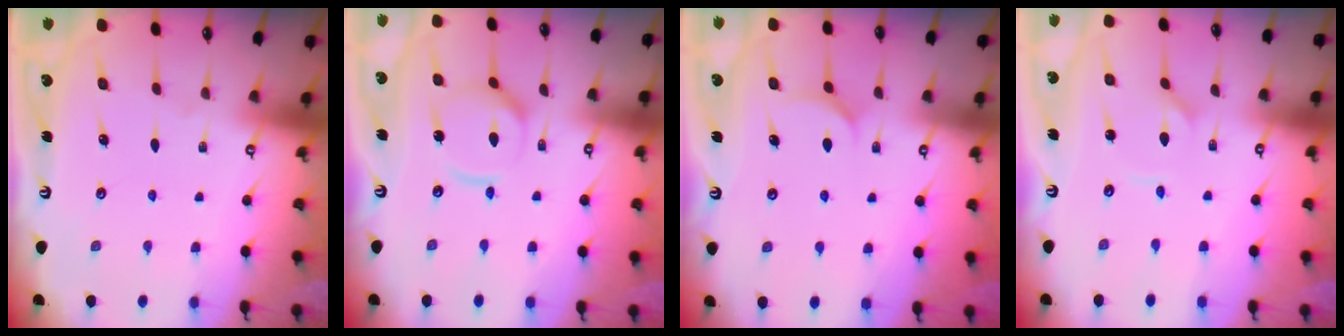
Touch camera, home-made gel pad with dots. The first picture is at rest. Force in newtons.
{"total": 11.0, "press": 10.9, "slide": 1.2}
{"total": 5.8, "press": 5.8, "slide": 0.6}
{"total": 1.1, "press": 1.1, "slide": 0.1}